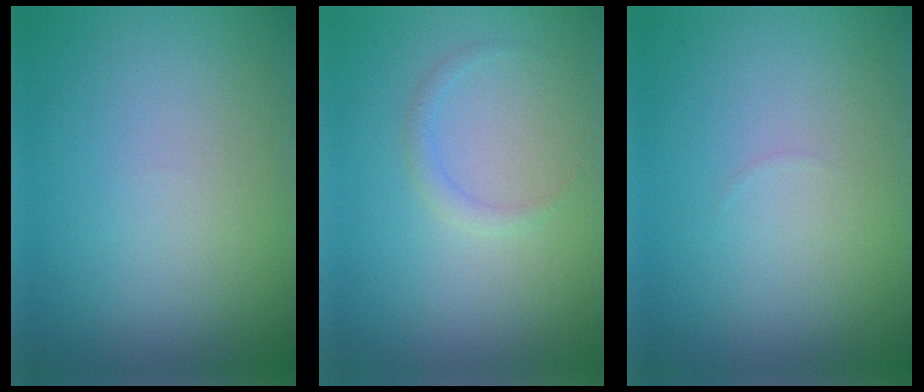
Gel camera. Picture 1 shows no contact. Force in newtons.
{"total": 1.0, "press": 1.0, "slide": 0.0}
{"total": 0.0}